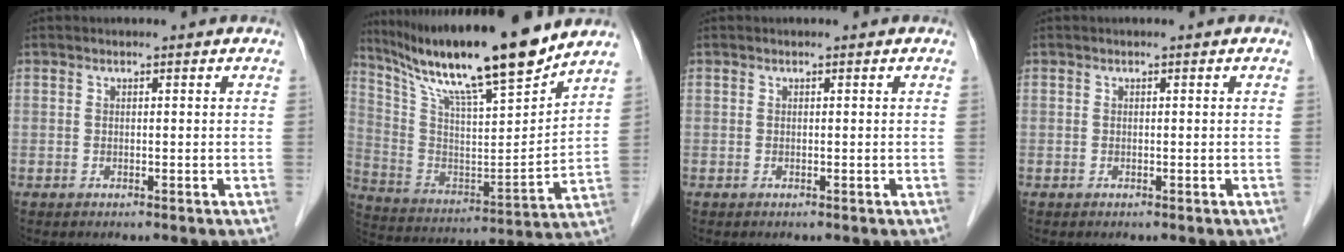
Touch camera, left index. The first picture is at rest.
{"total": 21.3, "force": [17.4, 0.9, 12.3], "torque": [-0.217, -0.001, 0.300]}
{"total": 0.0}
{"total": 0.0}